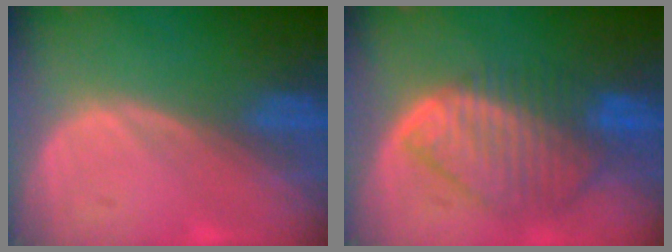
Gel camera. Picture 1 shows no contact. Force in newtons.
{"total": 9.4, "press": 8.2, "slide": 4.7}